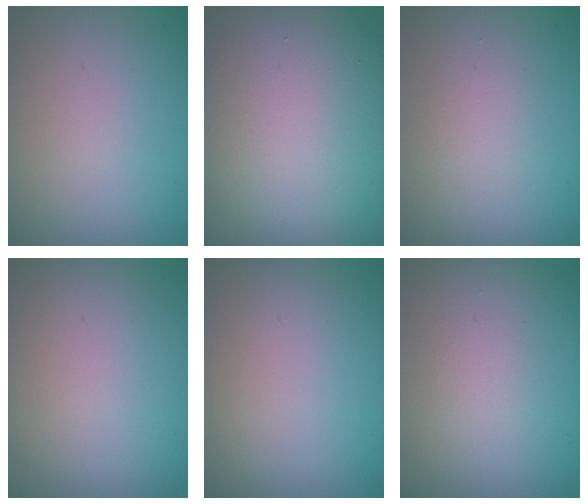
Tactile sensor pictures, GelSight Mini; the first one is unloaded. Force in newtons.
{"total": 18.8, "press": 18.7, "slide": 1.3}
{"total": 1.5, "press": 1.5, "slide": 0.1}
{"total": 0.0}
{"total": 0.0}
{"total": 1.3, "press": 1.3, "slide": 0.1}